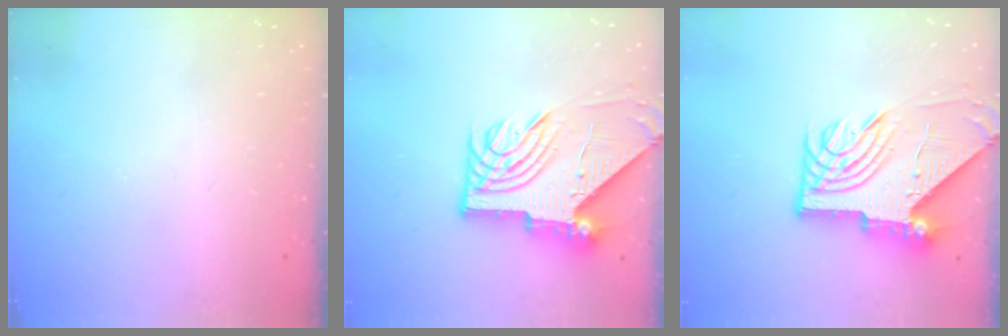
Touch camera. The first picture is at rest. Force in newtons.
{"total": 11.4, "press": 11.3, "slide": 1.6}
{"total": 11.4, "press": 11.3, "slide": 1.6}